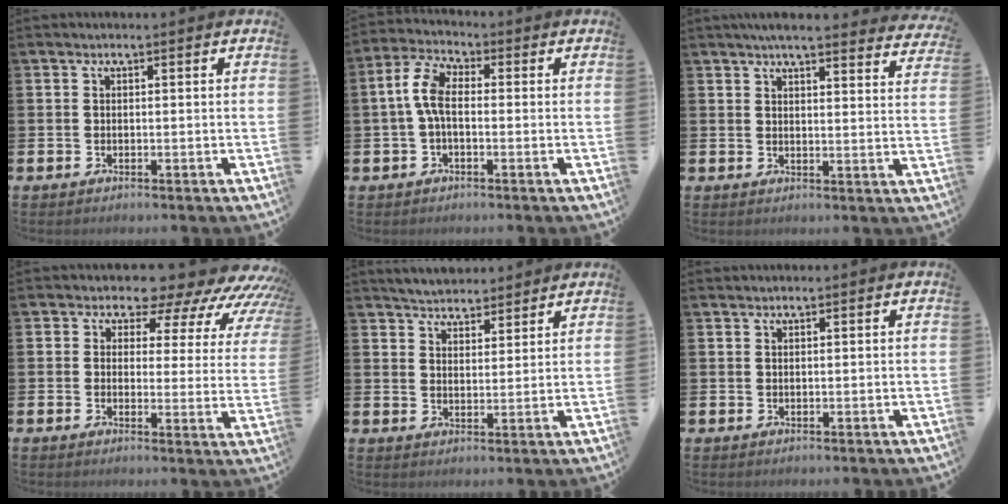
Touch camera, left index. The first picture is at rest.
{"total": 5.9, "force": [0.3, 3.1, 5.1], "torque": [-0.118, 0.011, 0.002]}
{"total": 5.1, "force": [4.9, 0.3, 1.4], "torque": [-0.029, -0.023, 0.085]}
{"total": 6.5, "force": [5.5, 3.1, 1.8], "torque": [-0.036, -0.061, 0.083]}
{"total": 4.3, "force": [4.2, 0.8, -0.1], "torque": [-0.011, -0.019, 0.076]}
{"total": 0.8, "force": [0.8, 0.1, 0.0], "torque": [0.000, 0.002, 0.015]}